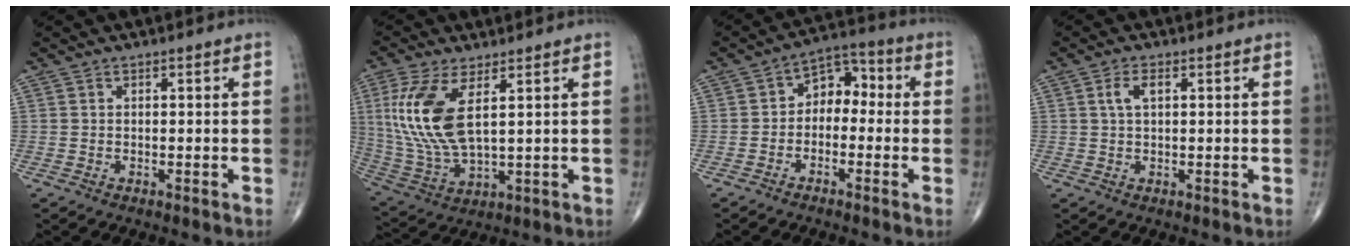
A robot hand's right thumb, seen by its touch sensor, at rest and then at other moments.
{"total": 14.5, "force": [3.9, 6.0, 12.6], "torque": [-0.287, -0.014, 0.091]}
{"total": 7.0, "force": [-0.9, 5.1, 4.8], "torque": [-0.042, 0.040, -0.034]}
{"total": 3.0, "force": [0.9, 1.4, 2.5], "torque": [-0.054, 0.008, 0.017]}